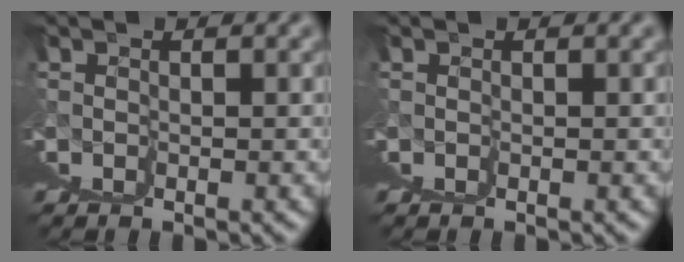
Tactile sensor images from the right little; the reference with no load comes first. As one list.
[{"total": 0.0}]